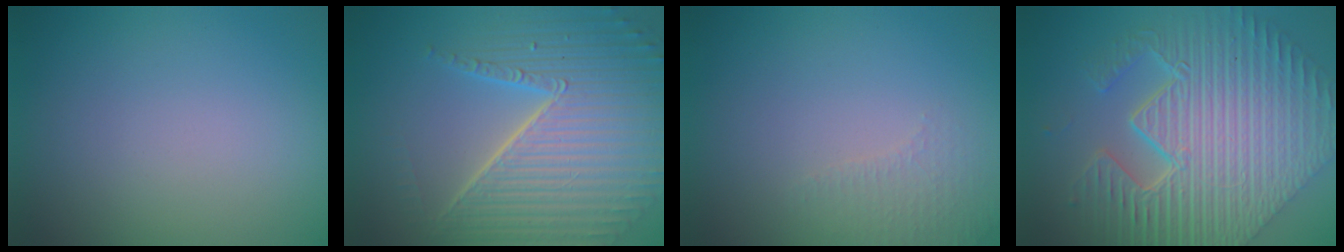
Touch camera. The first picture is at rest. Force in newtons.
{"total": 9.9, "press": 6.3, "slide": 7.7}
{"total": 1.6, "press": 1.6, "slide": 0.4}
{"total": 11.6, "press": 7.8, "slide": 8.6}